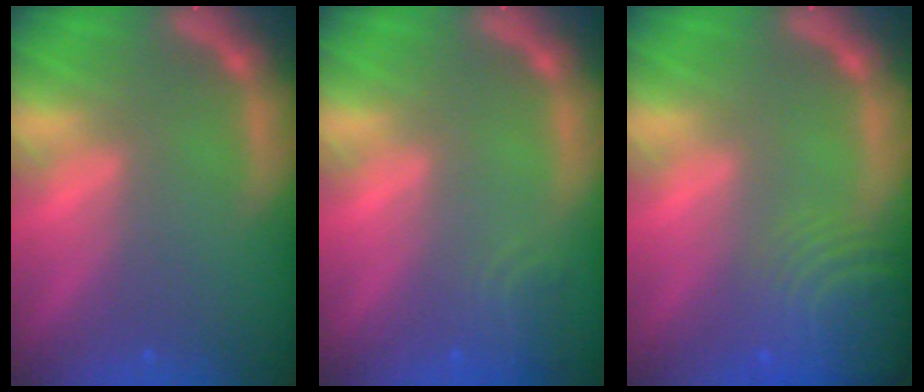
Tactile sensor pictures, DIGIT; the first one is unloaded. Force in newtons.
{"total": 2.4}
{"total": 9.5}